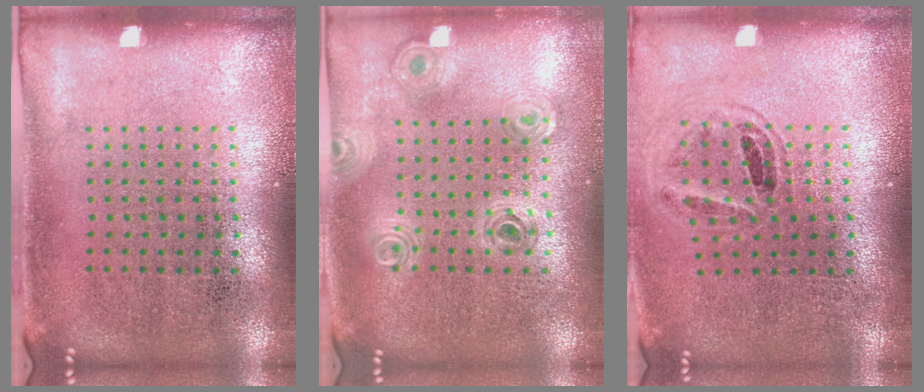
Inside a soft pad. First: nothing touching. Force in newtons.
{"total": 0.8, "press": 0.8, "slide": 0.2}
{"total": 0.9, "press": 0.9, "slide": 0.0}